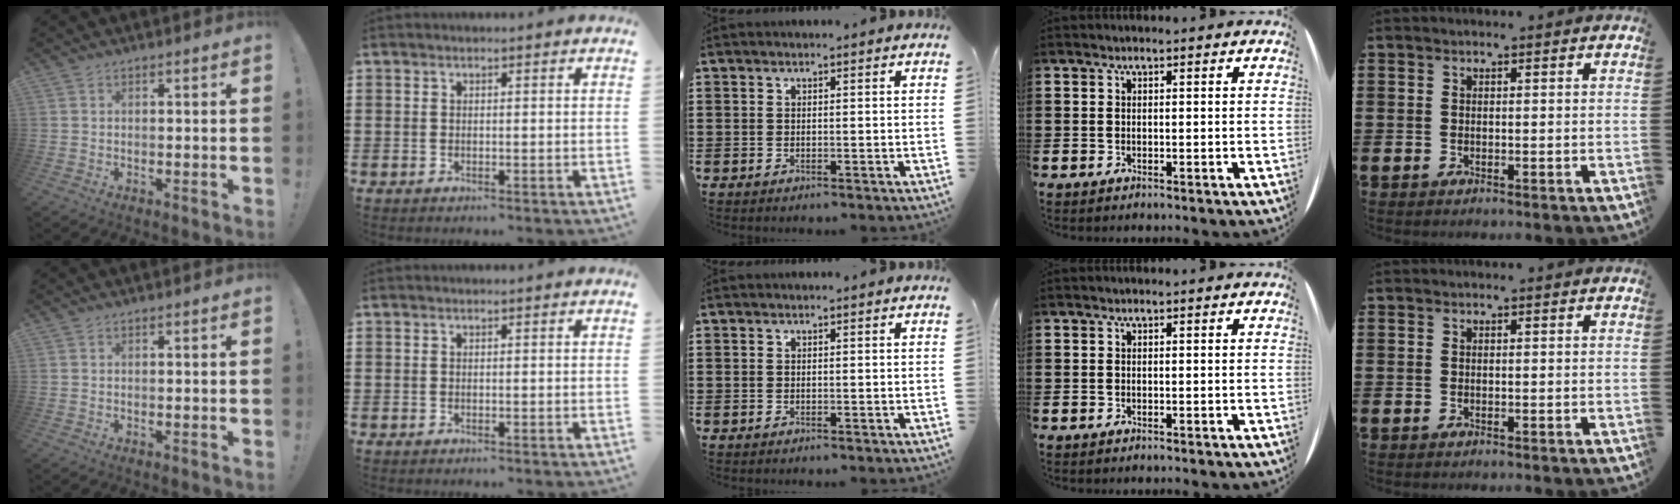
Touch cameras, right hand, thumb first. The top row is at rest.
{}